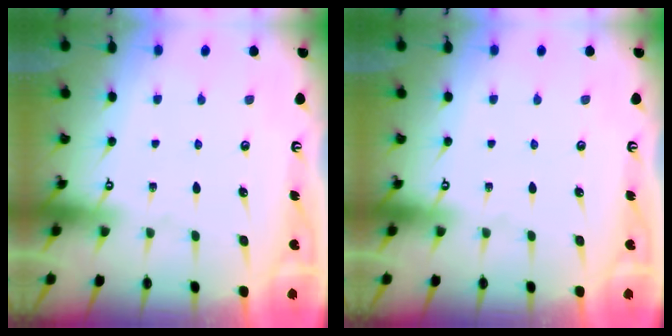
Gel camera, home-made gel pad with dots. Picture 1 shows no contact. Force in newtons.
{"total": 0.0}